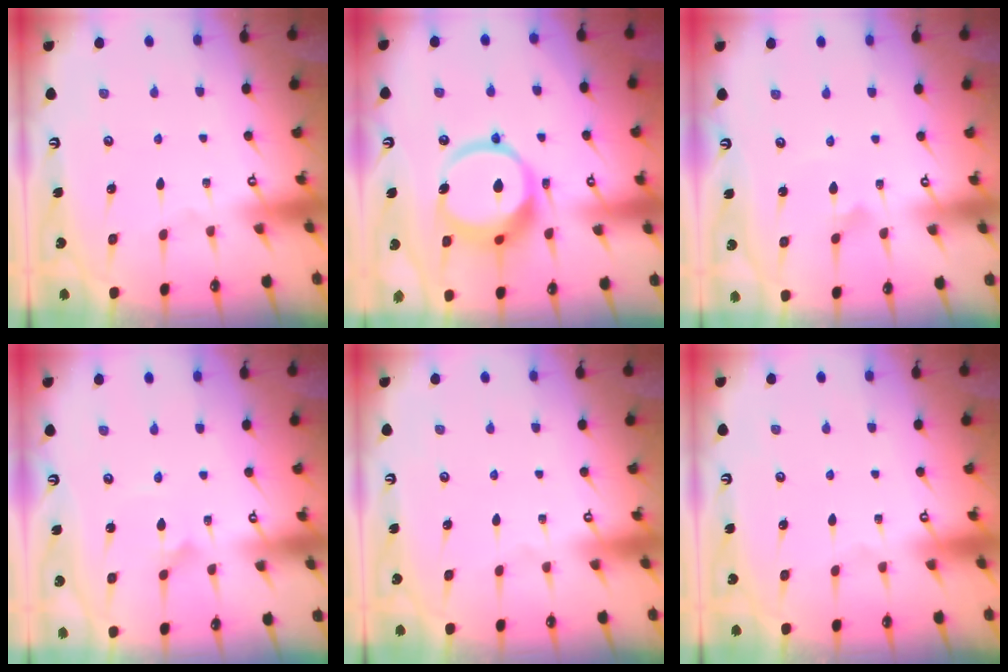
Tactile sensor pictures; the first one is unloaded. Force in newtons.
{"total": 15.0, "press": 14.9, "slide": 1.8}
{"total": 2.4, "press": 2.4, "slide": 0.1}
{"total": 2.3, "press": 2.3, "slide": 0.1}
{"total": 0.0}
{"total": 0.0}